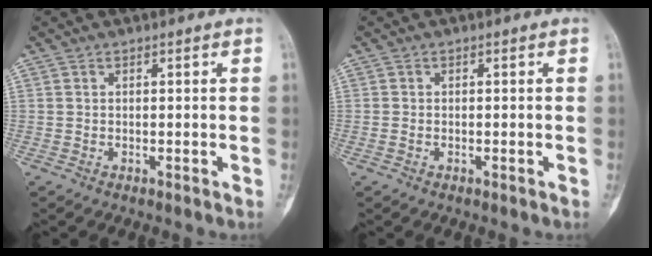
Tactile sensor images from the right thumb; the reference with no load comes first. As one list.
[{"total": 0.6, "force": [-0.2, 0.4, 0.4], "torque": [-0.014, 0.003, -0.003]}]